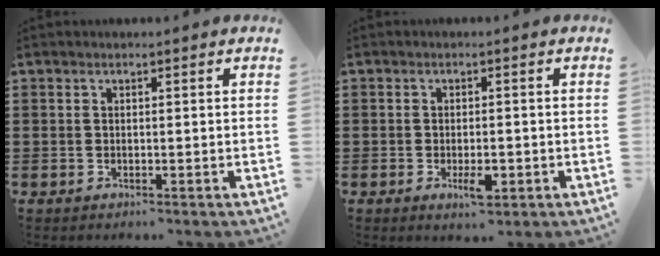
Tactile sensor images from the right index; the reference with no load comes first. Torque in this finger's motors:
{"motor_torque": [0.15, 0.07, 0.18, 0.03]}